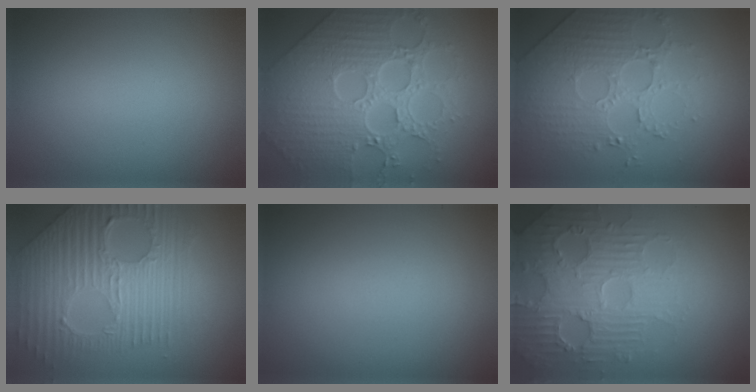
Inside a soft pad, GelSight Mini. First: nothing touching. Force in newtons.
{"total": 6.7, "press": 6.0, "slide": 2.9}
{"total": 4.5, "press": 4.1, "slide": 2.0}
{"total": 9.1, "press": 6.3, "slide": 6.6}
{"total": 0.0}
{"total": 4.7, "press": 4.7, "slide": 0.9}